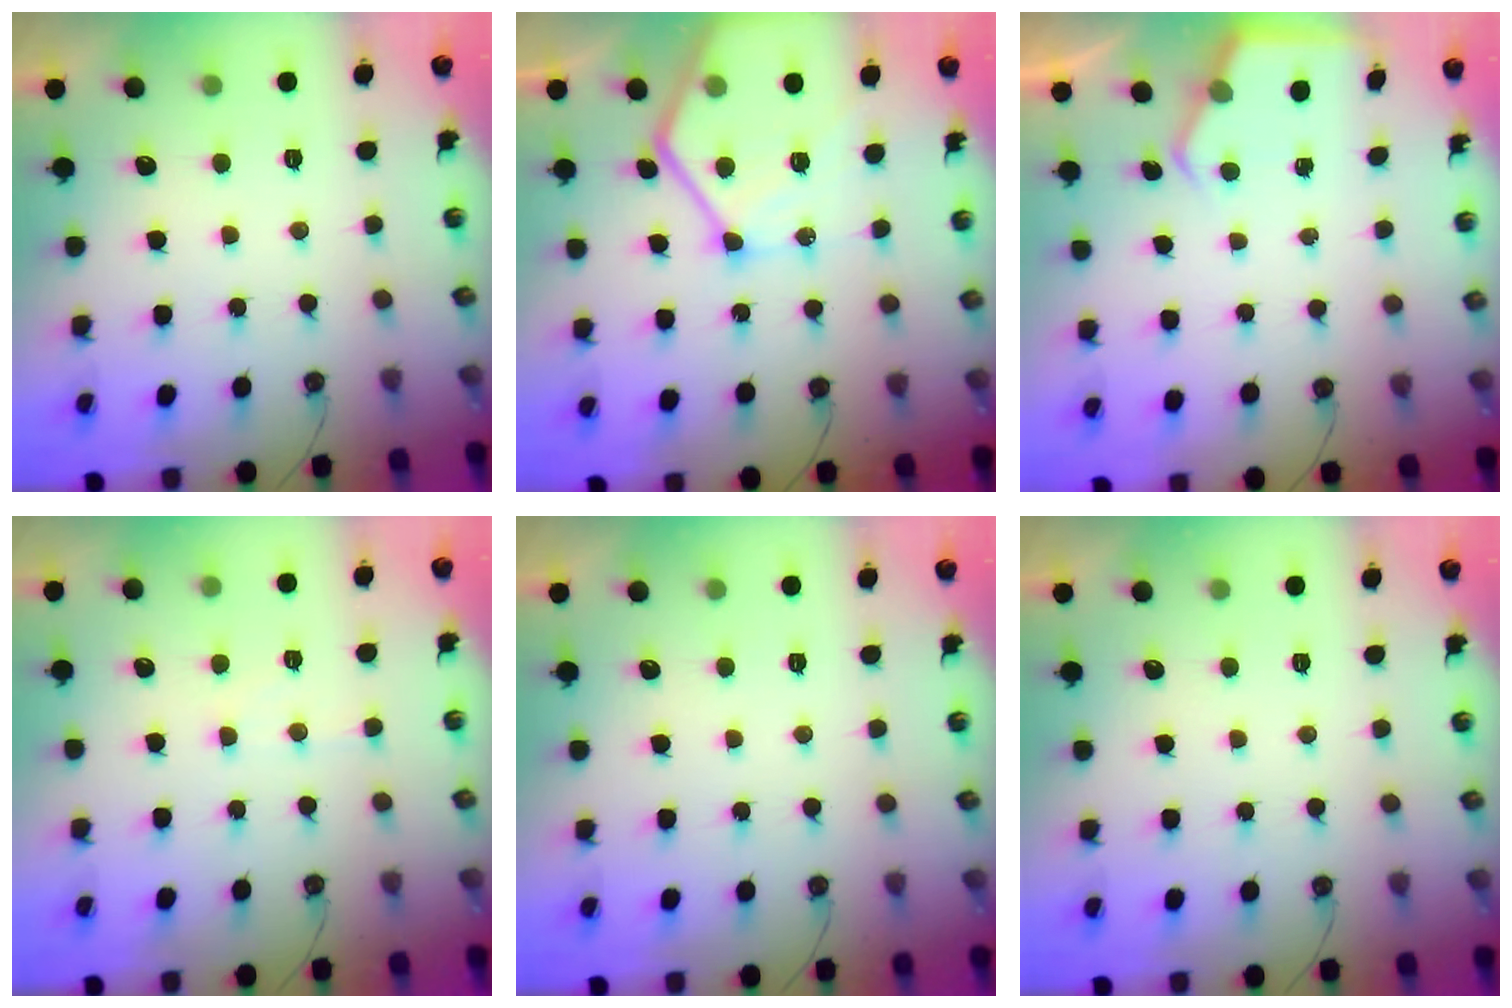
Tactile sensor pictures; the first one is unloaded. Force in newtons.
{"total": 19.5, "press": 19.4, "slide": 1.8}
{"total": 3.9, "press": 3.9, "slide": 0.4}
{"total": 4.3, "press": 4.2, "slide": 0.6}
{"total": 0.0}
{"total": 0.0}